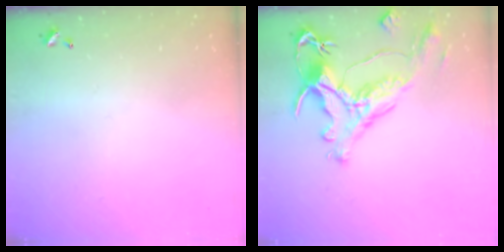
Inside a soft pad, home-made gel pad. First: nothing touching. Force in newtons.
{"total": 1.6, "press": 1.0, "slide": 1.3}